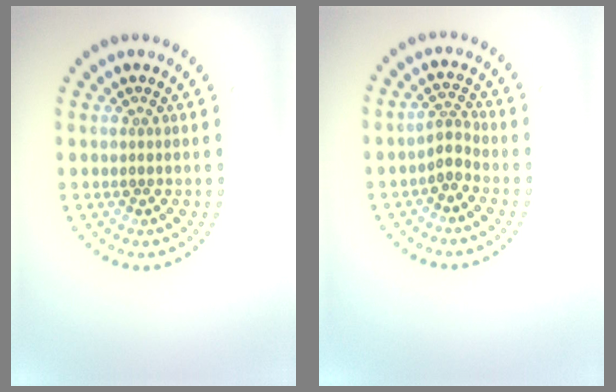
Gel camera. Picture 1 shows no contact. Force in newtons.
{"total": 1.9, "press": 1.3, "slide": 1.3}